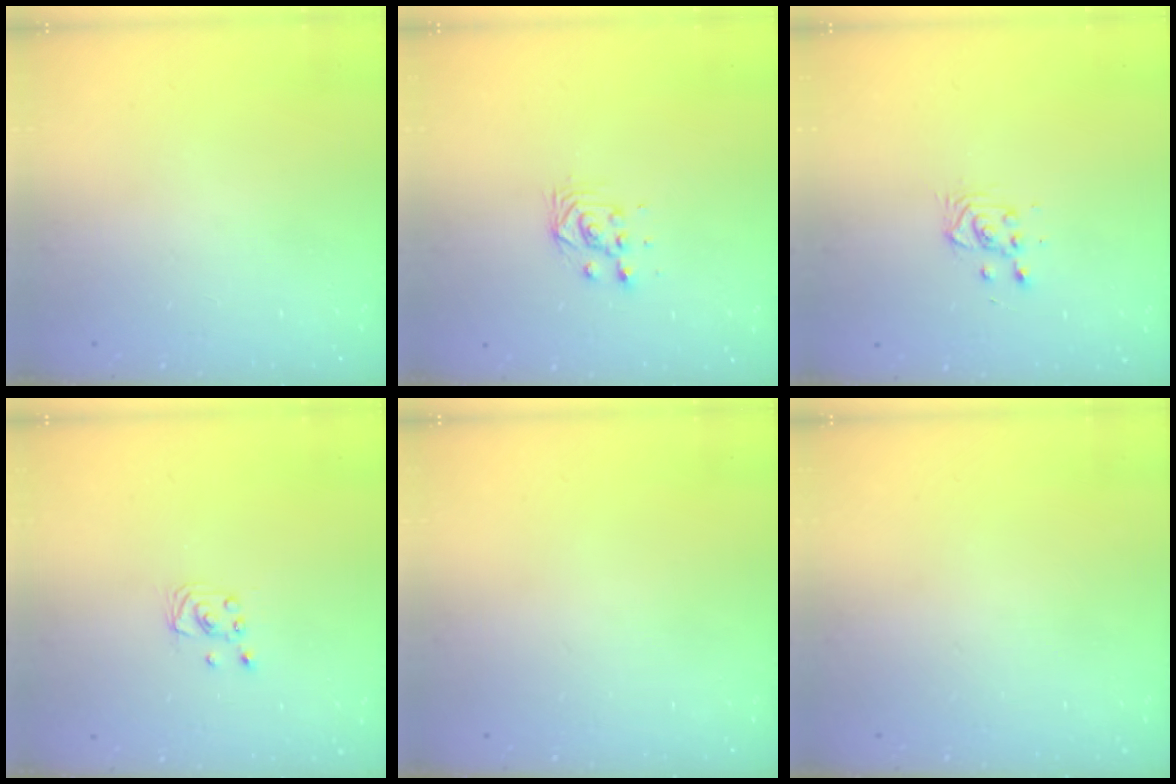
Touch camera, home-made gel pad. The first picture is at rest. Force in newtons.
{"total": 3.8, "press": 3.7, "slide": 0.6}
{"total": 3.6, "press": 3.6, "slide": 0.1}
{"total": 1.9, "press": 1.9, "slide": 0.1}
{"total": 0.0}
{"total": 0.0}